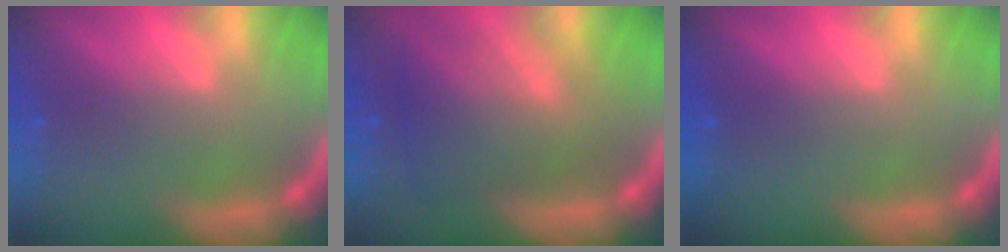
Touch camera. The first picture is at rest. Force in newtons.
{"total": 7.6}
{"total": 0.0}